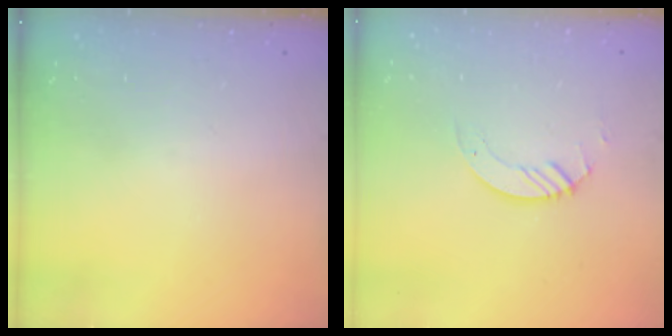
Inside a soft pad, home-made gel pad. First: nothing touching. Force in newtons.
{"total": 3.0, "press": 3.0, "slide": 0.2}